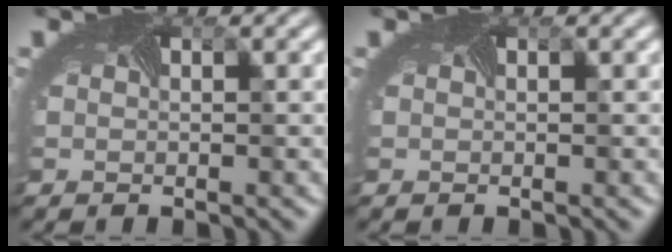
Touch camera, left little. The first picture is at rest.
{"total": 0.0}